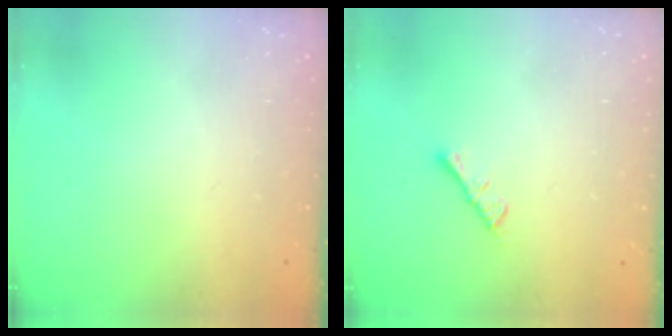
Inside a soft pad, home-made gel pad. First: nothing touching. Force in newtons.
{"total": 2.3, "press": 2.2, "slide": 0.4}